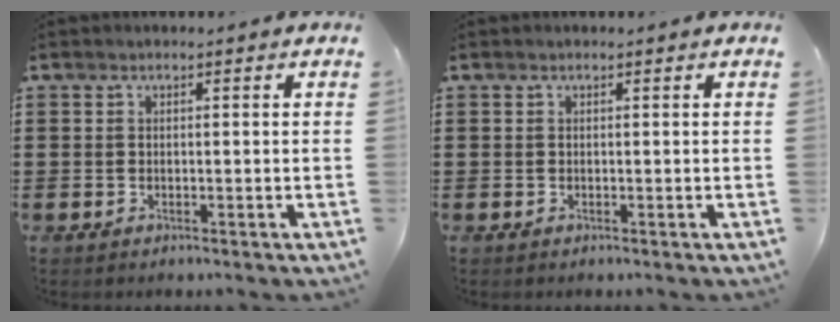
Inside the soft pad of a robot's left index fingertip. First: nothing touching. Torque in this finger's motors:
{"motor_torque": [0.00, 0.00, 0.00, 0.00]}